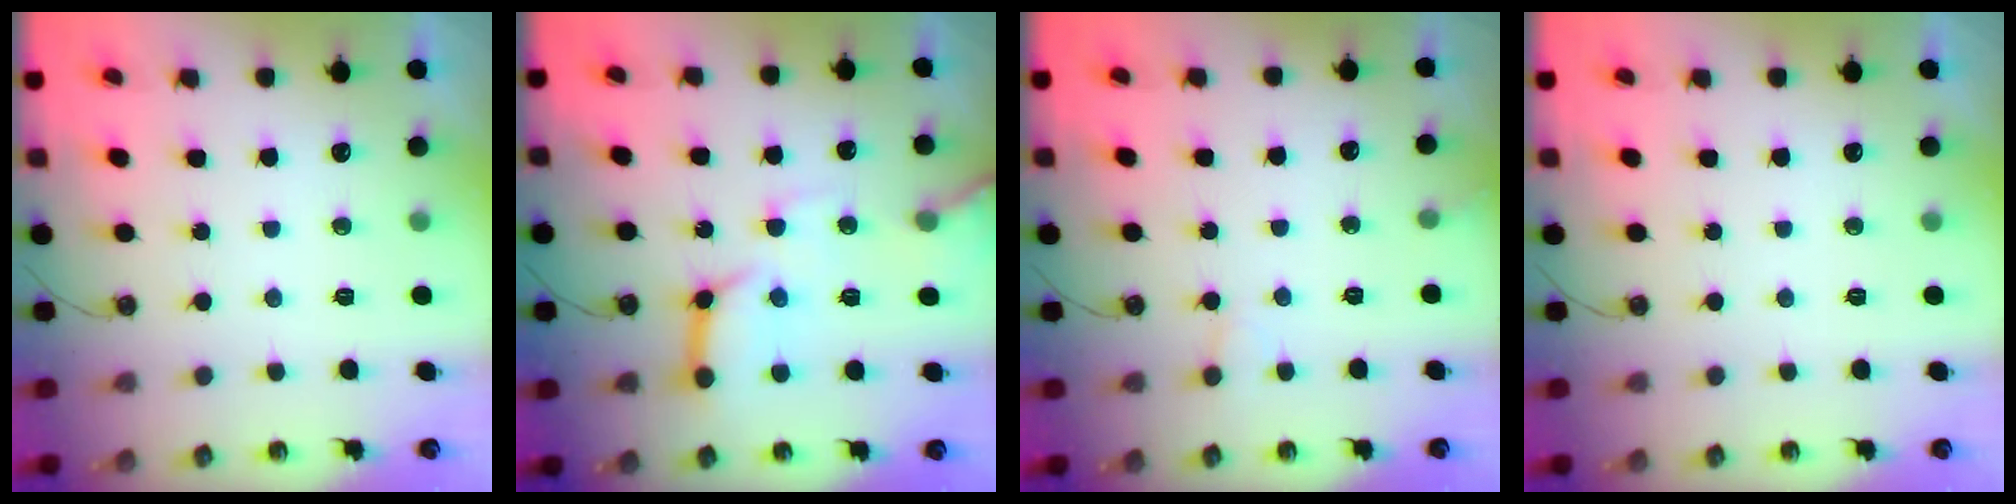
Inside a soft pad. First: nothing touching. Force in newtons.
{"total": 13.9, "press": 13.8, "slide": 1.7}
{"total": 5.9, "press": 5.9, "slide": 0.5}
{"total": 0.0}